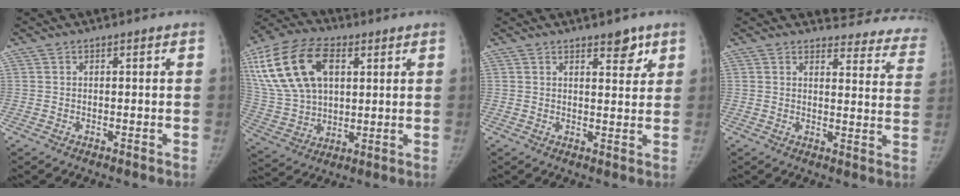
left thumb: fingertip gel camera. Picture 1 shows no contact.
{"total": 21.4, "force": [7.7, 13.3, 14.9], "torque": [-0.289, 0.001, 0.147]}
{"total": 4.2, "force": [2.8, 1.8, 2.5], "torque": [-0.011, -0.017, 0.038]}
{"total": 18.3, "force": [17.4, 5.4, 2.0], "torque": [0.029, -0.137, 0.167]}